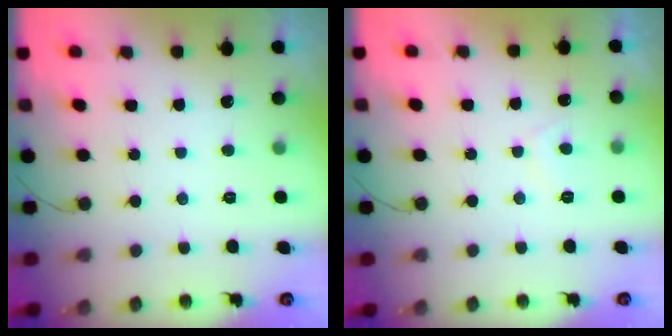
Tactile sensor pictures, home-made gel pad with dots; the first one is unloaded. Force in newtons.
{"total": 2.6, "press": 2.5, "slide": 0.6}